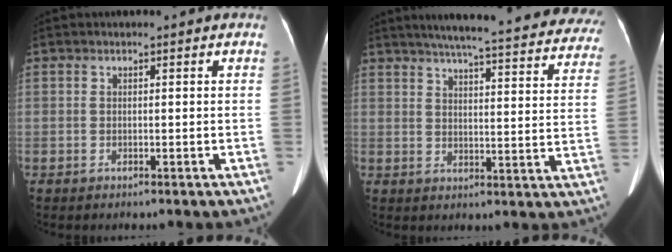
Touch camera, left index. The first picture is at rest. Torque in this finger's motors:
{"motor_torque": [0.94, -1.20, 0.30, 0.11]}